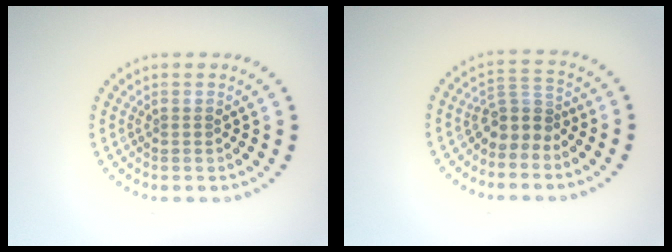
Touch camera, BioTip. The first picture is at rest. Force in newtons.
{"total": 2.8, "press": 2.2, "slide": 1.8}